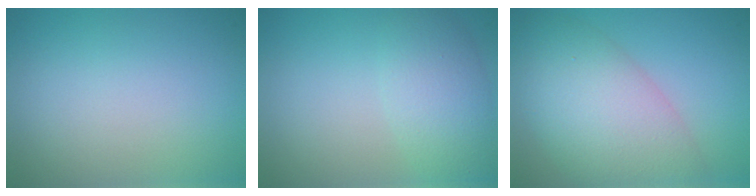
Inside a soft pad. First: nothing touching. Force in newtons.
{"total": 3.8, "press": 3.8, "slide": 0.3}
{"total": 8.7, "press": 8.7, "slide": 0.2}